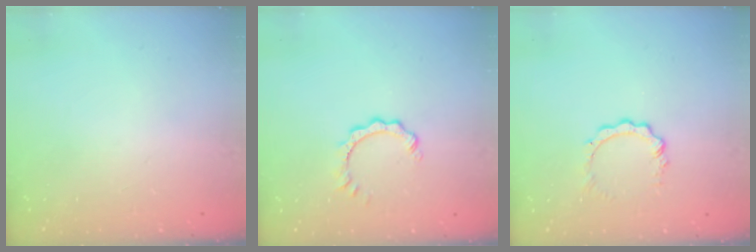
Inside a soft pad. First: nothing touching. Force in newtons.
{"total": 2.5, "press": 2.5, "slide": 0.2}
{"total": 3.8, "press": 3.8, "slide": 0.5}